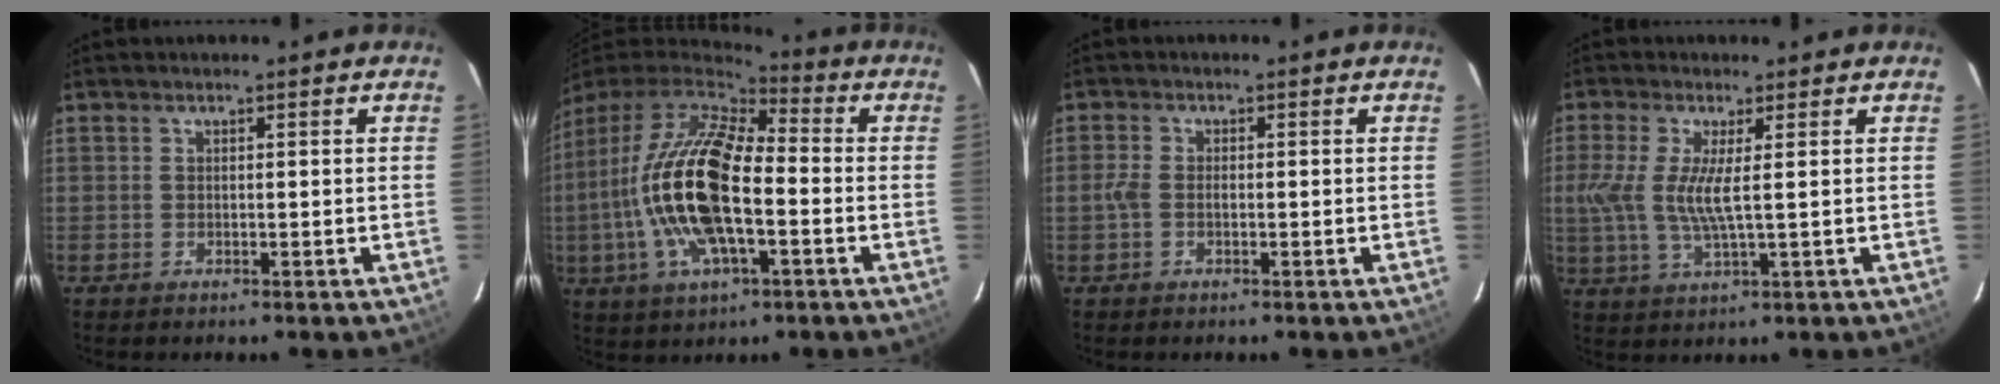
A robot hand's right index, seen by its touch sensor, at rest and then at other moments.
{"total": 20.4, "force": [-3.4, 8.0, 18.5], "torque": [-0.370, -0.011, -0.070]}
{"total": 2.3, "force": [-0.7, 1.2, 1.8], "torque": [-0.041, 0.003, -0.014]}
{"total": 7.1, "force": [0.5, 1.0, 7.0], "torque": [-0.155, -0.007, 0.009]}